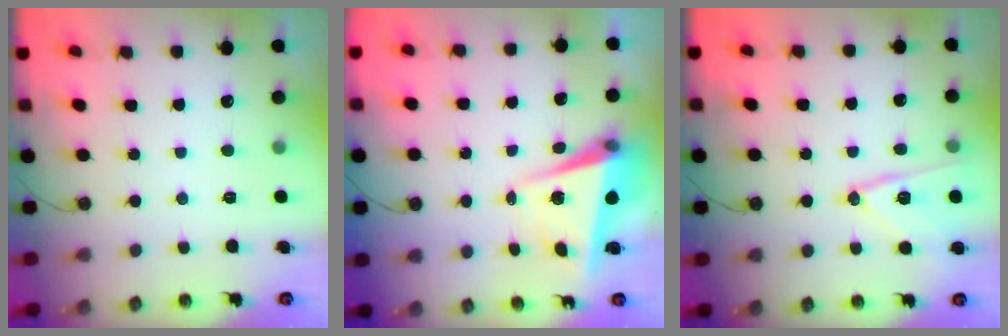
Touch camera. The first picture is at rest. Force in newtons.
{"total": 5.7, "press": 5.5, "slide": 1.4}
{"total": 13.3, "press": 13.3, "slide": 1.4}